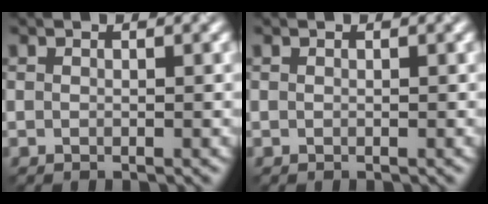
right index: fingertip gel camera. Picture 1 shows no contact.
{"total": 0.0}